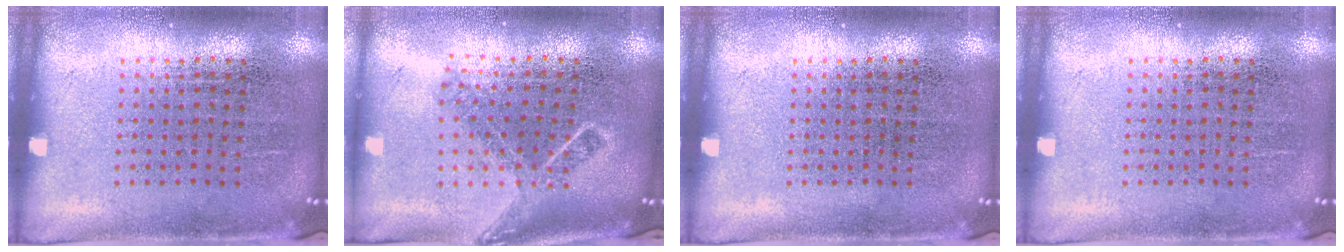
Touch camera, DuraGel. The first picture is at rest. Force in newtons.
{"total": 1.7, "press": 1.2, "slide": 1.1}
{"total": 0.0}
{"total": 0.0}